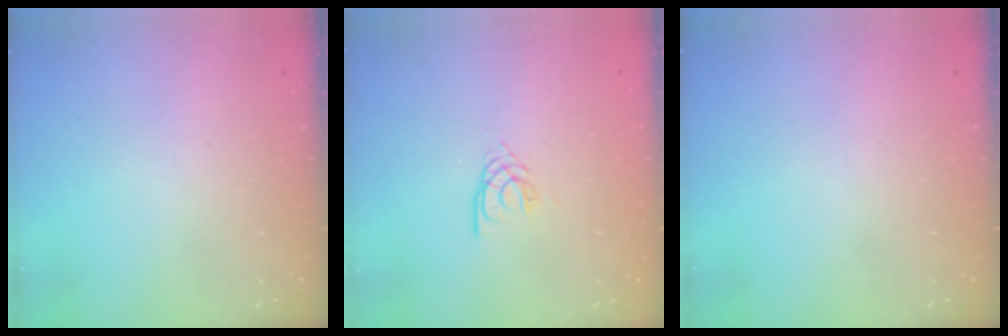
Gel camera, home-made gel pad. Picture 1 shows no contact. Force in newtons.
{"total": 2.6, "press": 2.6, "slide": 0.3}
{"total": 0.0}